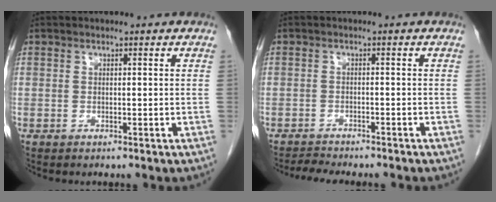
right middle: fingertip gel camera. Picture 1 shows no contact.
{"total": 4.2, "force": [-3.9, 0.2, 1.4], "torque": [-0.022, -0.012, -0.060]}